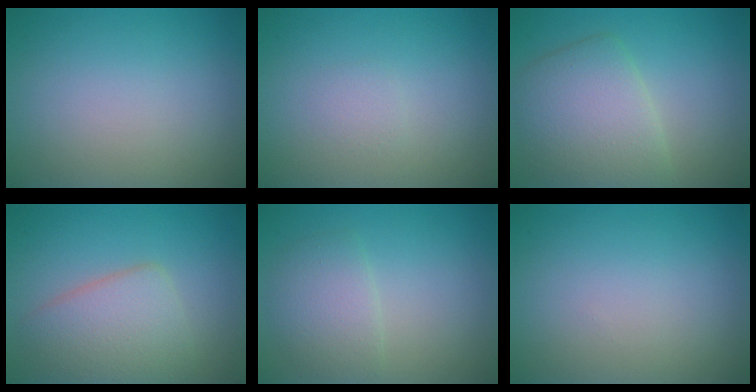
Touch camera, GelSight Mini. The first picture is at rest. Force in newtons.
{"total": 0.7, "press": 0.7, "slide": 0.0}
{"total": 5.5, "press": 5.5, "slide": 0.2}
{"total": 4.6, "press": 4.6, "slide": 0.4}
{"total": 2.9, "press": 2.9, "slide": 0.1}
{"total": 0.0}